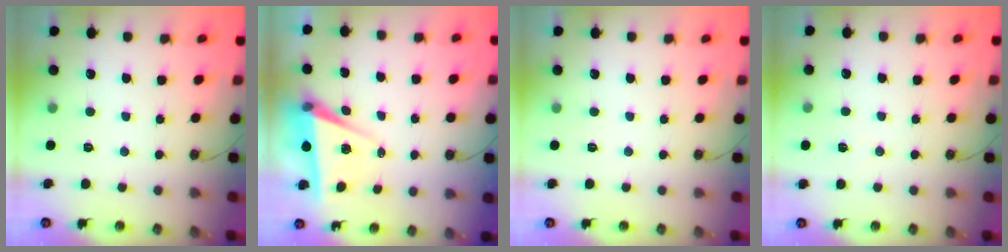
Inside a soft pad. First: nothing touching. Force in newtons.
{"total": 6.1, "press": 4.4, "slide": 4.3}
{"total": 0.0}
{"total": 4.0, "press": 3.6, "slide": 1.8}